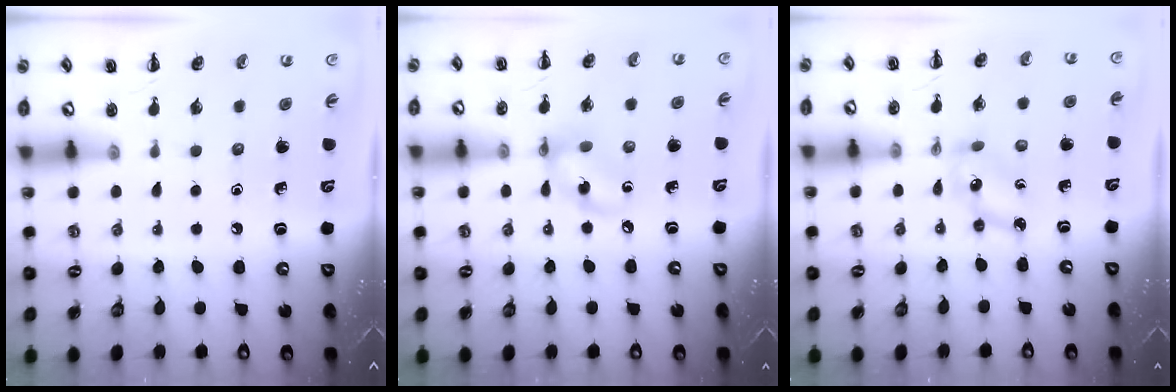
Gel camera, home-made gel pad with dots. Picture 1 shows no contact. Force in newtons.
{"total": 8.3, "press": 8.2, "slide": 1.5}
{"total": 5.2, "press": 5.0, "slide": 1.3}